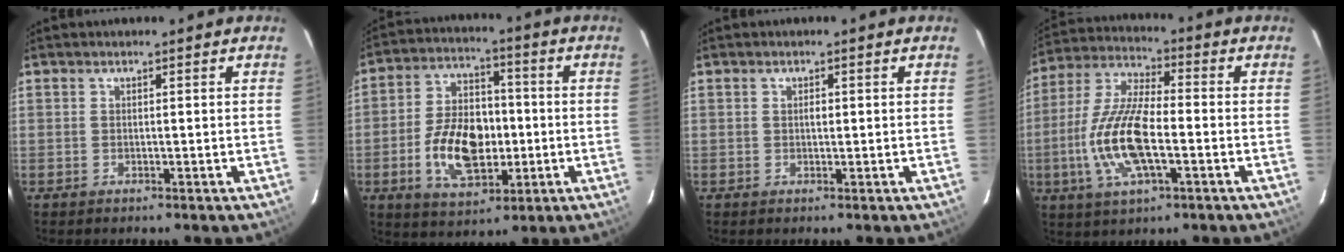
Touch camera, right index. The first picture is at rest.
{"total": 14.0, "force": [-3.1, 8.5, 10.6], "torque": [-0.209, 0.014, -0.045]}
{"total": 0.9, "force": [0.1, 0.6, 0.7], "torque": [-0.010, 0.004, 0.001]}
{"total": 14.7, "force": [-3.5, 5.0, 13.4], "torque": [-0.283, -0.002, -0.072]}